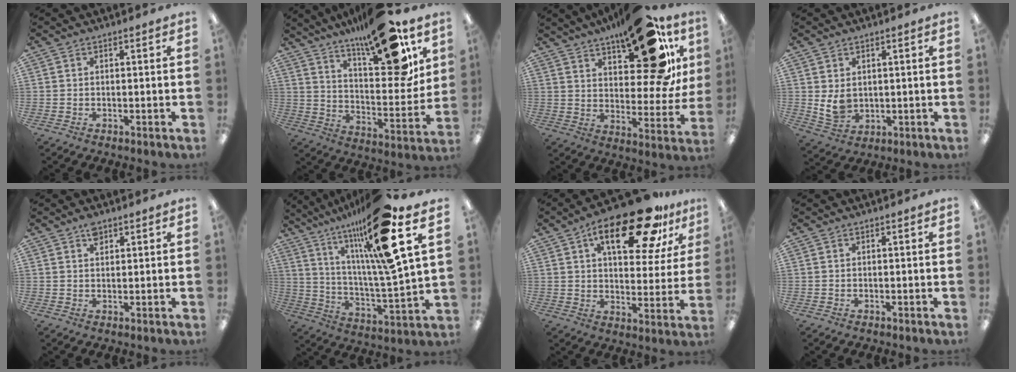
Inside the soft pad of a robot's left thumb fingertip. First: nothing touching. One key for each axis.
{"total": 19.6, "fx": 13.4, "fy": 5.5, "fz": 13.2, "tx": -0.192, "ty": -0.099, "tz": 0.217}
{"total": 22.2, "fx": 13.5, "fy": 8.3, "fz": 15.6, "tx": -0.193, "ty": -0.087, "tz": 0.214}
{"total": 5.4, "fx": 1.4, "fy": 3.9, "fz": 3.4, "tx": -0.070, "ty": -0.013, "tz": 0.022}
{"total": 2.6, "fx": 1.7, "fy": 1.2, "fz": 1.5, "tx": -0.025, "ty": -0.002, "tz": 0.029}
{"total": 22.5, "fx": 14.5, "fy": 3.1, "fz": 17.0, "tx": -0.281, "ty": -0.081, "tz": 0.220}
{"total": 22.1, "fx": 12.4, "fy": 9.4, "fz": 15.6, "tx": -0.225, "ty": -0.055, "tz": 0.198}
{"total": 0.0}